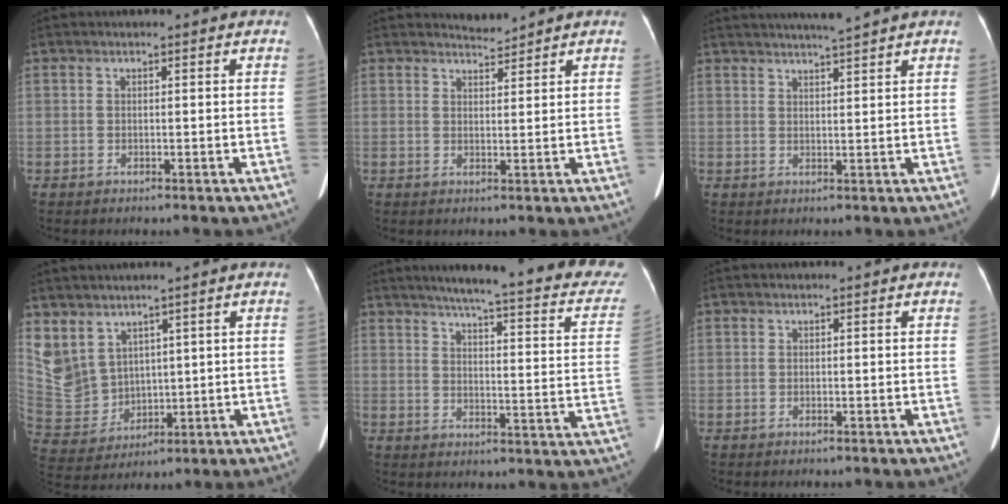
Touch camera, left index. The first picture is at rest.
{"total": 1.9, "force": [1.8, -0.4, -0.4], "torque": [-0.003, -0.005, 0.037]}
{"total": 5.9, "force": [5.3, -1.0, 2.5], "torque": [-0.039, 0.010, 0.077]}
{"total": 12.2, "force": [7.0, 9.2, 3.8], "torque": [-0.124, 0.005, 0.170]}
{"total": 26.0, "force": [22.4, 2.4, 13.1], "torque": [-0.172, -0.058, 0.258]}
{"total": 0.0}